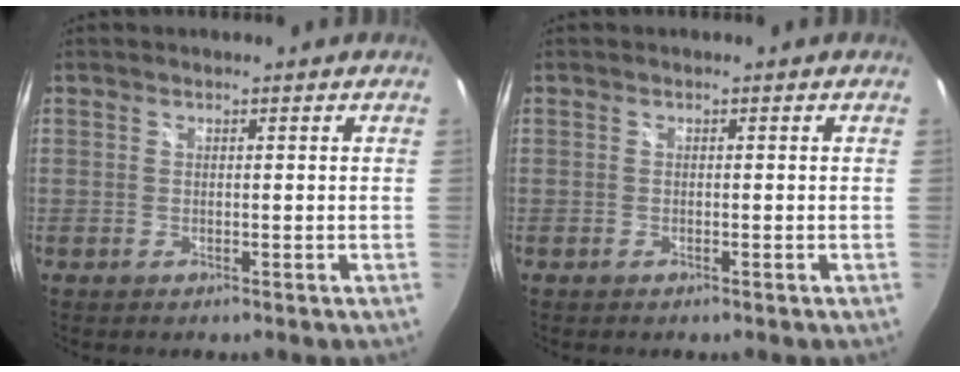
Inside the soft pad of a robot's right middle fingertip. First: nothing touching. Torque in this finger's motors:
{"motor_torque": [-0.13, -0.33, 0.04, 0.03]}